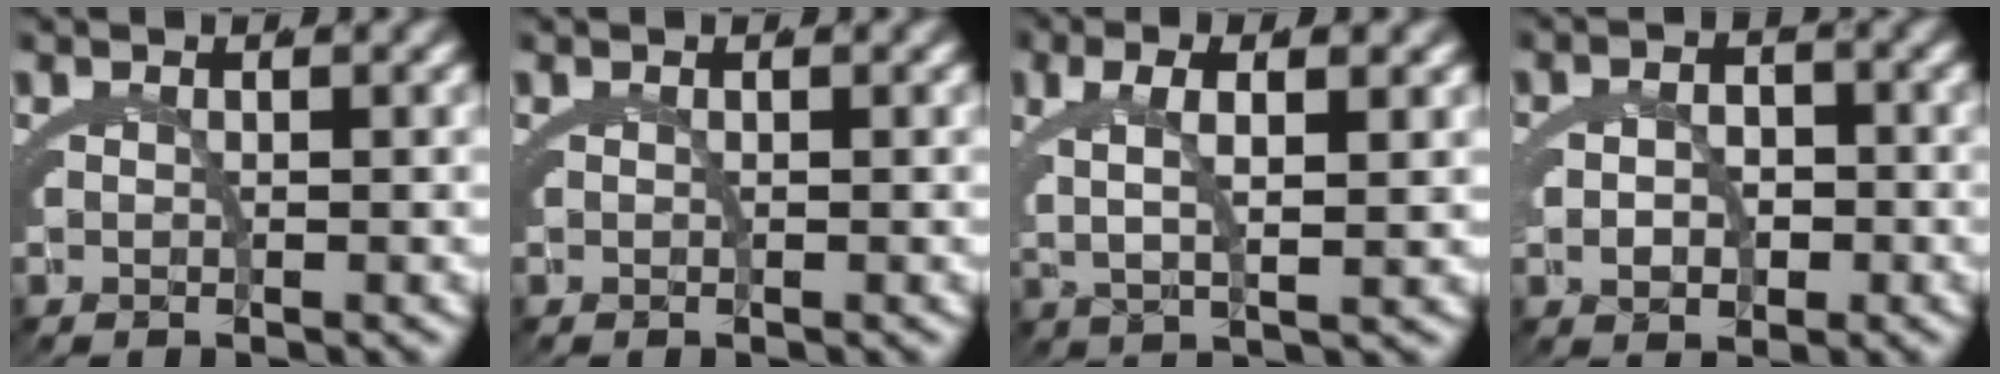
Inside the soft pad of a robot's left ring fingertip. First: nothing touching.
{"total": 0.0}
{"total": 5.1, "force": [1.7, 1.7, 4.5], "torque": [-0.086, 0.005, 0.031]}
{"total": 2.9, "force": [-0.6, 2.1, 1.9], "torque": [-0.029, -0.010, -0.008]}